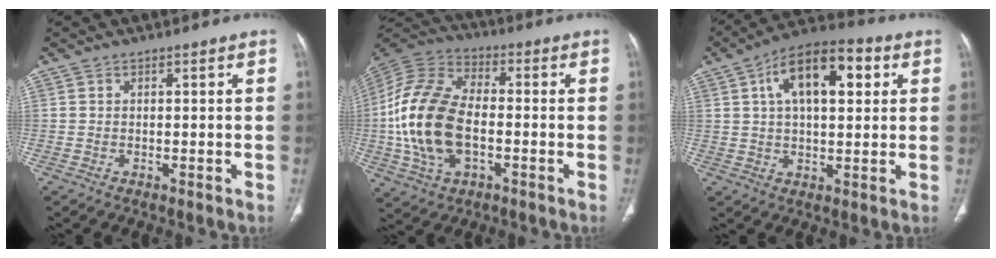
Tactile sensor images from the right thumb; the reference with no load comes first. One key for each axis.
{"total": 19.3, "fx": -2.6, "fy": 11.3, "fz": 15.5, "tx": -0.324, "ty": 0.018, "tz": -0.049}
{"total": 15.2, "fx": 4.9, "fy": 7.5, "fz": 12.3, "tx": -0.178, "ty": 0.017, "tz": 0.073}